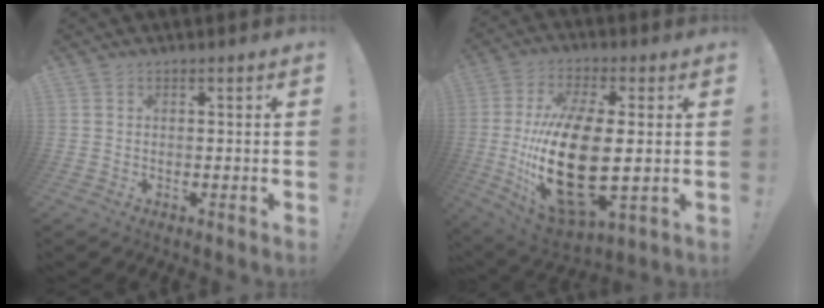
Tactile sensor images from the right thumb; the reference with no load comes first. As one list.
[{"total": 24.3, "force": [-1.1, 11.1, 21.6], "torque": [-0.436, -0.018, -0.011]}]